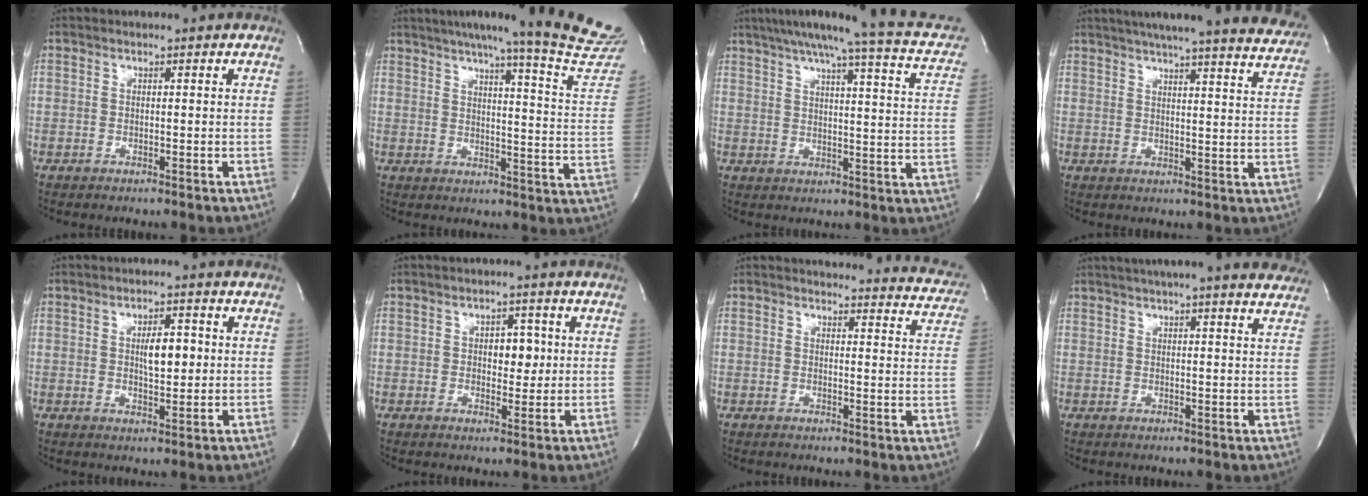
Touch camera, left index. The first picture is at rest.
{"total": 22.6, "force": [20.6, -1.2, 9.2], "torque": [-0.125, -0.095, 0.238]}
{"total": 19.4, "force": [15.8, 1.9, 11.1], "torque": [-0.160, -0.006, 0.184]}
{"total": 24.8, "force": [22.2, 2.0, 10.9], "torque": [-0.164, -0.042, 0.259]}
{"total": 4.8, "force": [0.6, 1.7, 4.4], "torque": [-0.070, 0.002, 0.010]}
{"total": 4.0, "force": [0.6, 2.3, 3.2], "torque": [-0.040, 0.003, 0.009]}
{"total": 15.1, "force": [14.6, 3.2, 1.7], "torque": [0.013, -0.063, 0.131]}
{"total": 16.8, "force": [14.9, 1.4, 7.8], "torque": [-0.116, 0.016, 0.174]}